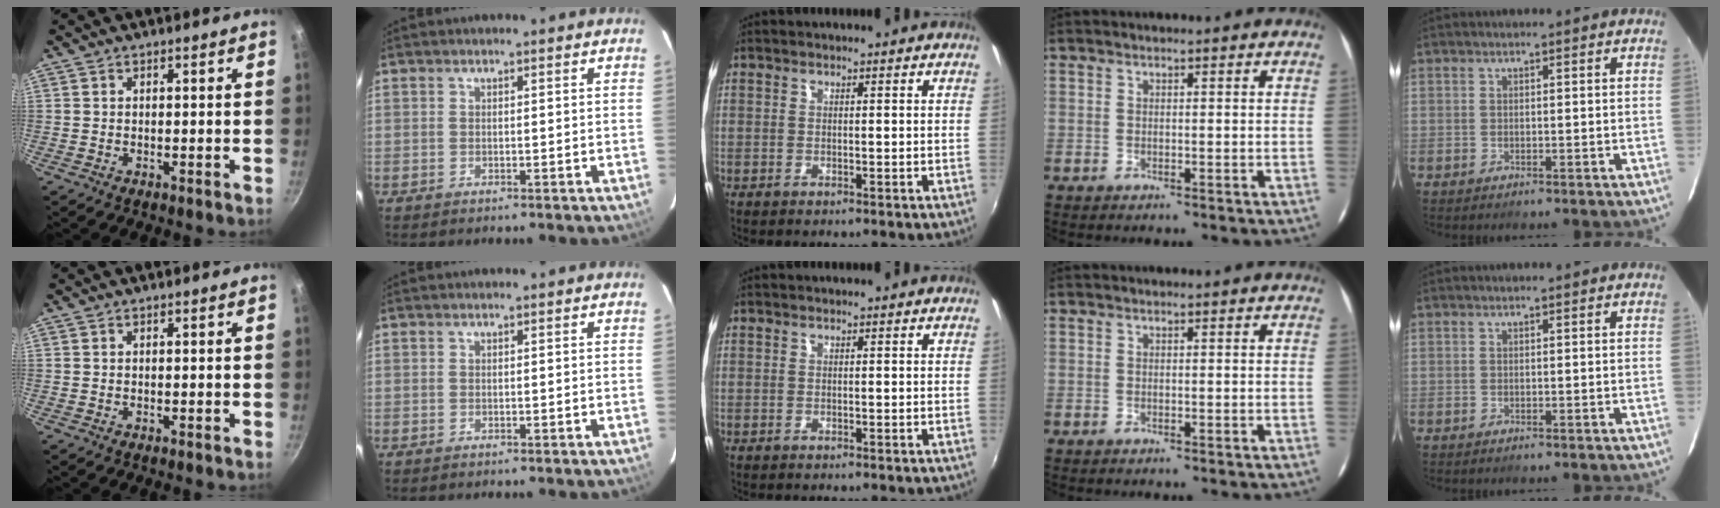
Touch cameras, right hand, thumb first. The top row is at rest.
{}